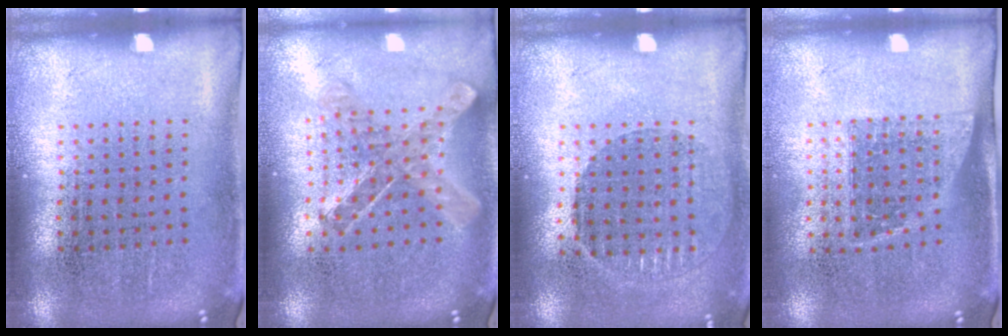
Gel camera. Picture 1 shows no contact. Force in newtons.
{"total": 0.9, "press": 0.9, "slide": 0.1}
{"total": 0.9, "press": 0.8, "slide": 0.3}
{"total": 1.2, "press": 0.9, "slide": 0.7}